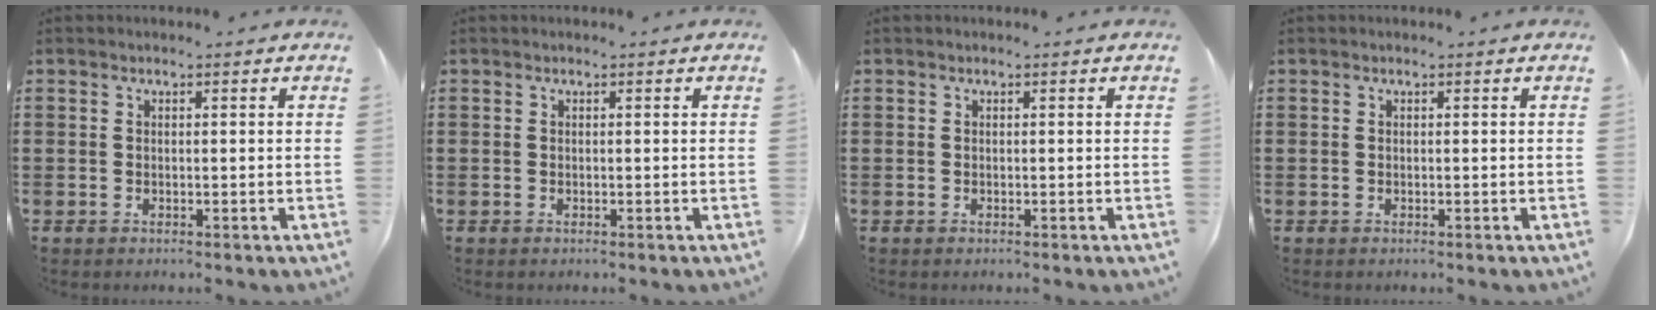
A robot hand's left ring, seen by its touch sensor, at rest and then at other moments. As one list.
[{"total": 0.0}, {"total": 0.0}, {"total": 0.0}]